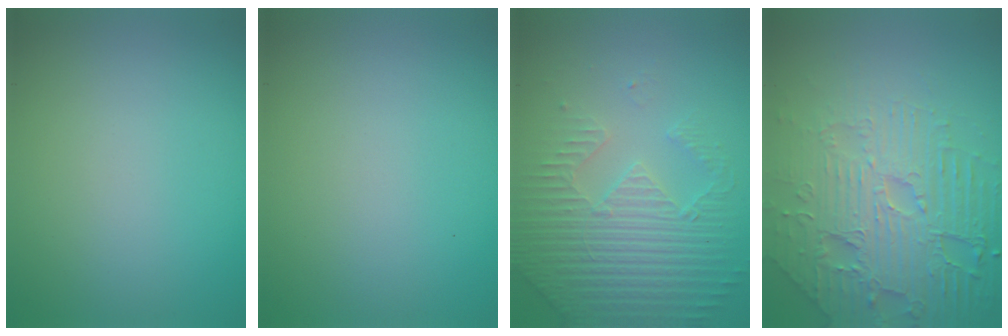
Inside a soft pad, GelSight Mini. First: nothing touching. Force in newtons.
{"total": 0.0}
{"total": 4.8, "press": 3.9, "slide": 2.8}
{"total": 8.1, "press": 5.9, "slide": 5.5}